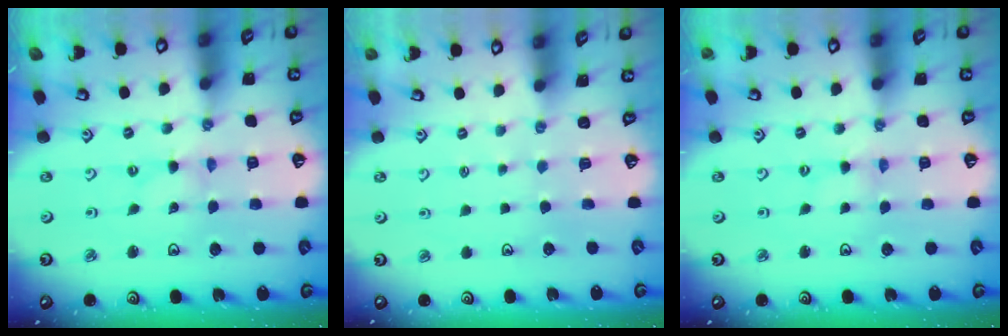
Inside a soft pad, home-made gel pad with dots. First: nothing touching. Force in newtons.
{"total": 0.6, "press": 0.6, "slide": 0.1}
{"total": 0.8, "press": 0.8, "slide": 0.1}